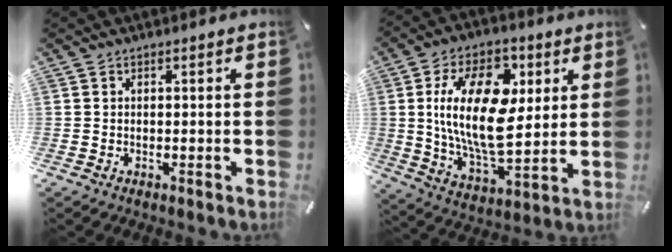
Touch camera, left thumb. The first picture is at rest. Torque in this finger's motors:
{"motor_torque": [1.03, 1.12, 2.23, -0.54, 0.63]}